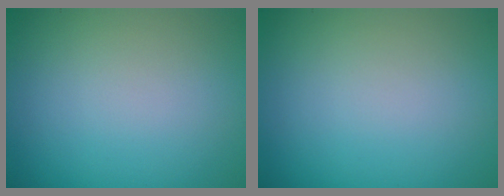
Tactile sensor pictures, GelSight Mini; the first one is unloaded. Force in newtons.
{"total": 0.0}